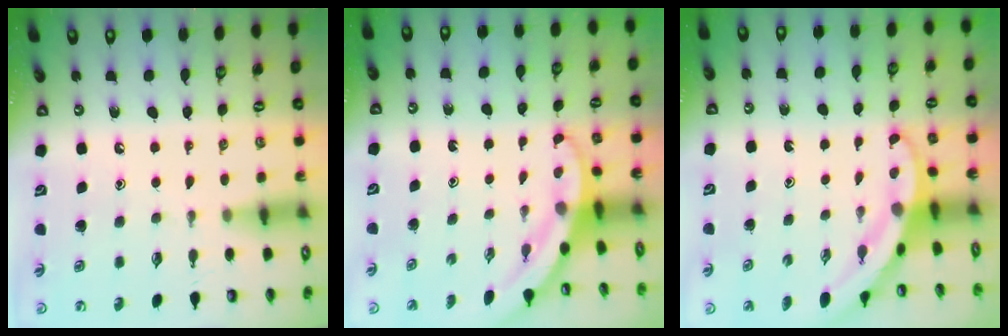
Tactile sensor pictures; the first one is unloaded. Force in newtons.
{"total": 3.5, "press": 3.5, "slide": 0.2}
{"total": 3.8, "press": 3.8, "slide": 0.2}